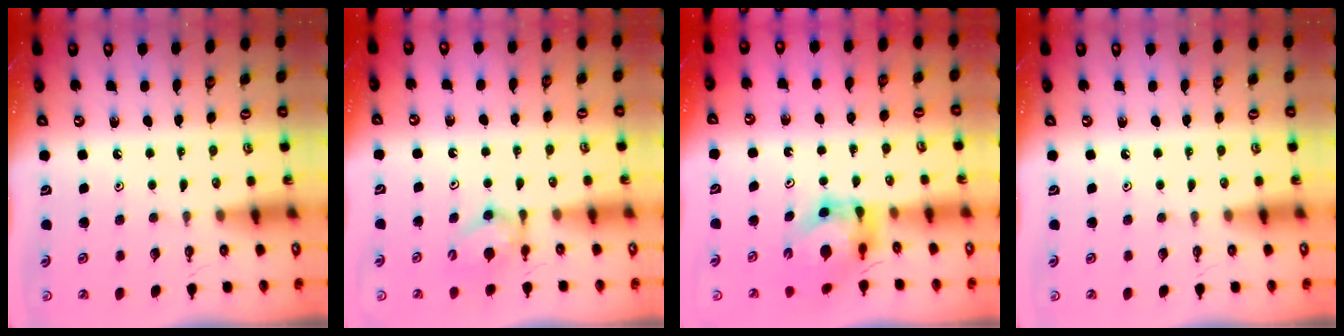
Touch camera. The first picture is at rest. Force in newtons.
{"total": 4.7, "press": 4.7, "slide": 0.6}
{"total": 5.0, "press": 4.9, "slide": 0.4}
{"total": 0.0}